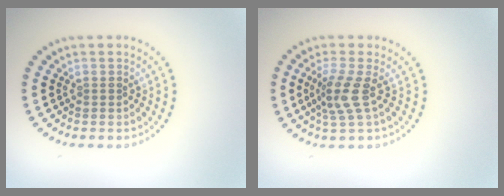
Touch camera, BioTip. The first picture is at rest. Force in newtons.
{"total": 2.9, "press": 2.2, "slide": 1.8}